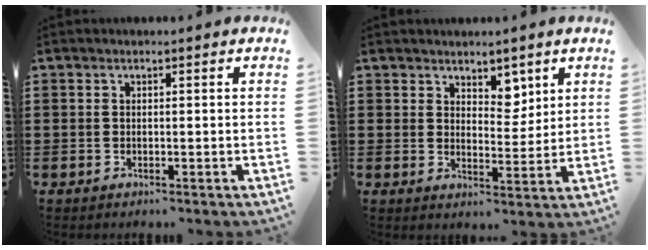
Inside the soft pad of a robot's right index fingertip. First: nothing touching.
{"total": 4.4, "force": [3.5, 2.5, 1.0], "torque": [-0.017, -0.004, 0.062]}